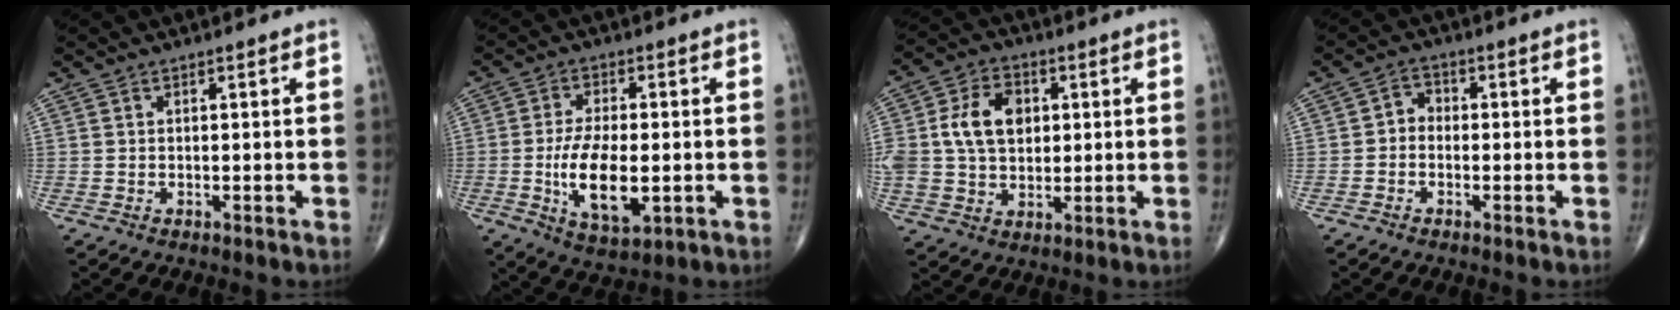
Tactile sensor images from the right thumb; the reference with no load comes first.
{"total": 14.3, "force": [-2.6, 6.6, 12.4], "torque": [-0.225, -0.003, -0.038]}
{"total": 13.4, "force": [2.5, 9.7, 9.0], "torque": [-0.157, 0.006, 0.046]}
{"total": 2.8, "force": [-0.7, 2.3, 1.4], "torque": [-0.007, 0.013, -0.026]}